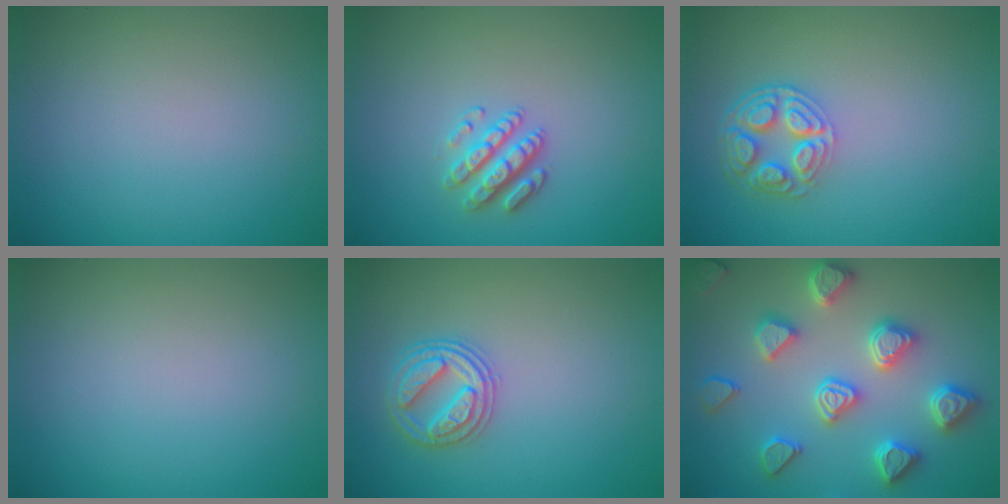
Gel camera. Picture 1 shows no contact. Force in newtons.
{"total": 2.6, "press": 2.6, "slide": 0.6}
{"total": 4.6, "press": 3.5, "slide": 2.9}
{"total": 0.0}
{"total": 2.9, "press": 2.9, "slide": 0.4}
{"total": 5.4, "press": 5.3, "slide": 1.2}